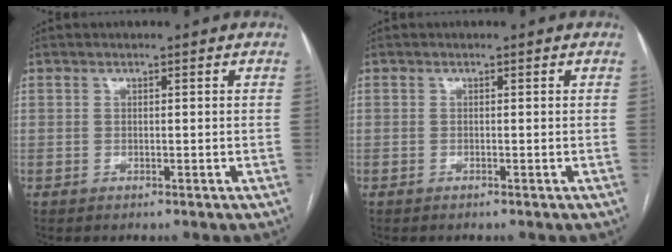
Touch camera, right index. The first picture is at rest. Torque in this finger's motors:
{"motor_torque": [-0.03, -0.05, -0.03, -0.01]}